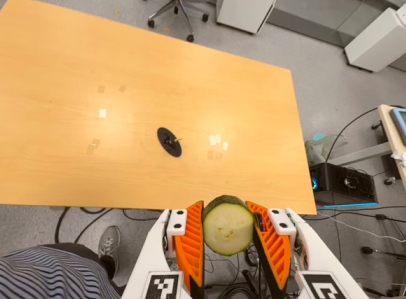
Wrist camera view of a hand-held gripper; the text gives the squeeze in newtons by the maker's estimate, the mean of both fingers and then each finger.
{"total": 9.8, "left": 8.7, "right": 10.9}